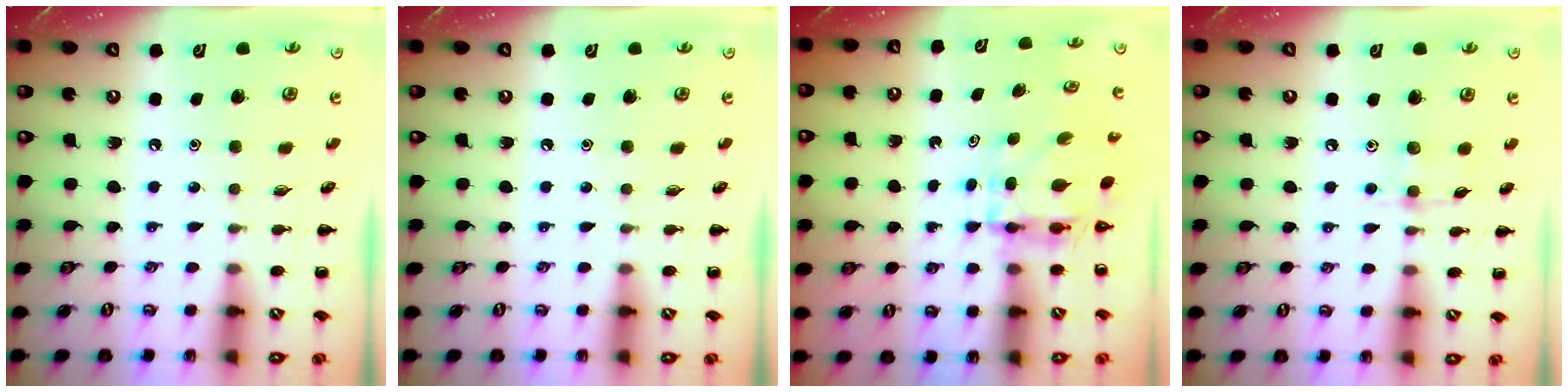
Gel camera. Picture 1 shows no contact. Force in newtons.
{"total": 0.0}
{"total": 3.9, "press": 3.9, "slide": 0.3}
{"total": 4.8, "press": 4.6, "slide": 1.4}